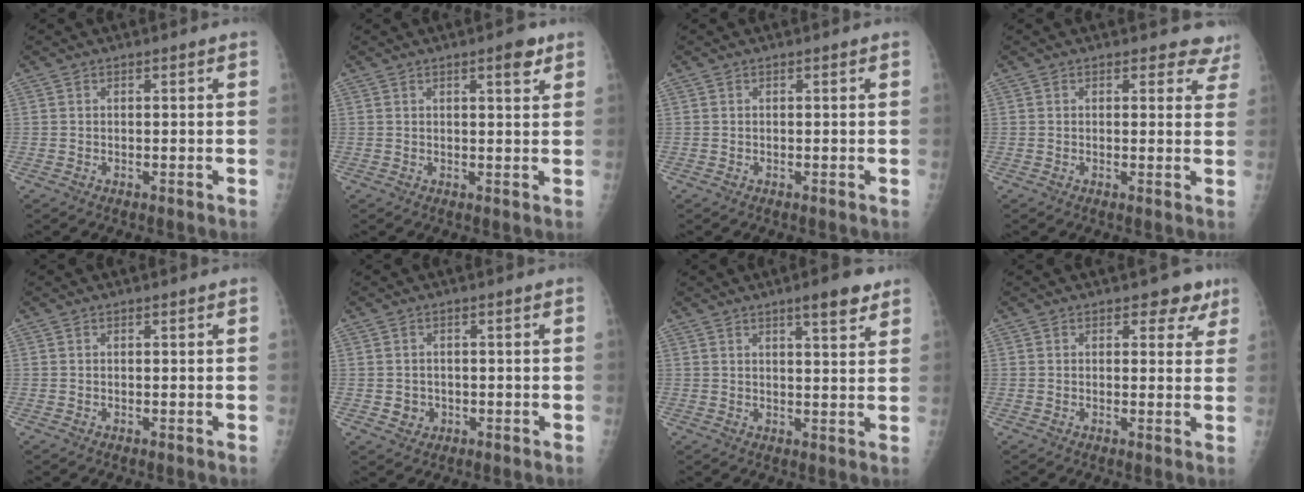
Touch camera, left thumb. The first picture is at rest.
{"total": 3.1, "force": [1.9, 0.9, 2.3], "torque": [-0.025, -0.009, 0.023]}
{"total": 0.0}
{"total": 5.4, "force": [4.7, 2.5, 0.0], "torque": [0.048, -0.021, 0.024]}
{"total": 0.0}
{"total": 2.3, "force": [-0.6, 2.1, 0.6], "torque": [0.006, 0.006, -0.003]}
{"total": 6.1, "force": [4.1, 1.4, 4.3], "torque": [-0.050, -0.021, 0.054]}
{"total": 4.0, "force": [2.6, 2.6, 1.7], "torque": [0.015, -0.009, 0.024]}